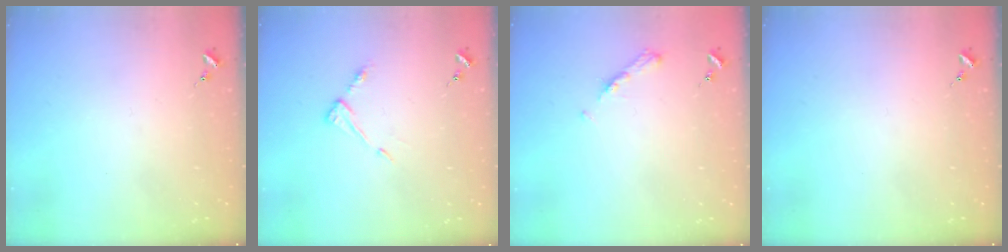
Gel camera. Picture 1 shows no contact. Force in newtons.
{"total": 5.6, "press": 5.6, "slide": 0.3}
{"total": 4.9, "press": 4.9, "slide": 0.6}
{"total": 0.0}